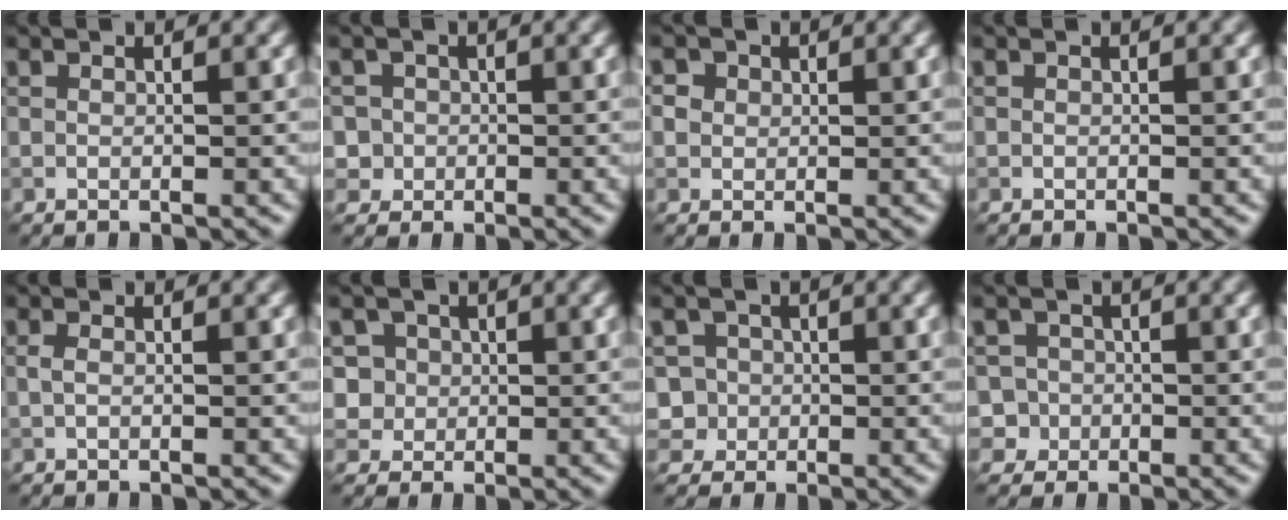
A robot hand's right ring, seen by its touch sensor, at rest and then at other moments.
{"total": 2.7, "force": [-0.1, 2.7, 0.4], "torque": [0.010, 0.013, -0.005]}
{"total": 2.4, "force": [1.1, 1.9, 0.9], "torque": [-0.021, 0.006, 0.014]}
{"total": 0.0}
{"total": 0.7, "force": [-0.1, 0.4, 0.7], "torque": [-0.018, 0.000, -0.002]}
{"total": 4.6, "force": [1.4, 4.1, 1.5], "torque": [-0.014, 0.020, 0.014]}
{"total": 4.0, "force": [-0.3, 3.9, 0.8], "torque": [0.005, 0.020, -0.019]}
{"total": 3.6, "force": [-0.8, 3.5, 0.4], "torque": [0.020, 0.013, -0.032]}